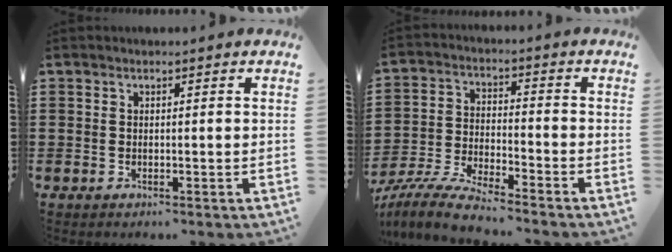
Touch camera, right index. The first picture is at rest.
{"total": 6.3, "force": [-6.1, 0.0, 1.7], "torque": [-0.050, -0.005, -0.123]}